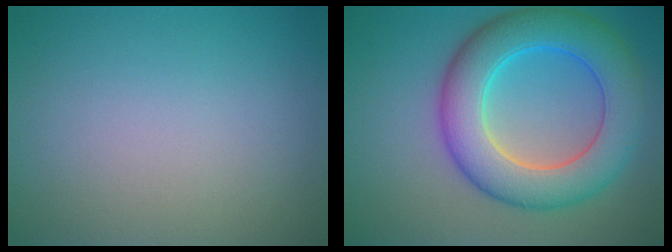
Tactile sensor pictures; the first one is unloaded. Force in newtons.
{"total": 8.8, "press": 8.8, "slide": 0.3}